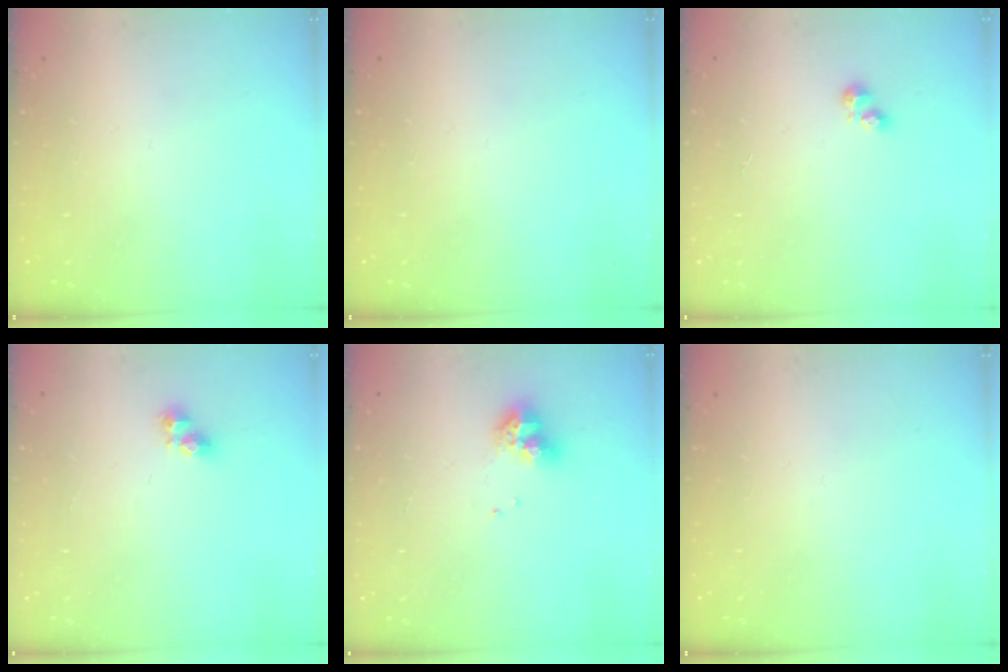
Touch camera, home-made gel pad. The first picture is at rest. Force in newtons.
{"total": 0.0}
{"total": 2.5, "press": 2.4, "slide": 0.3}
{"total": 5.3, "press": 5.2, "slide": 0.4}
{"total": 8.5, "press": 8.5, "slide": 1.1}
{"total": 0.0}